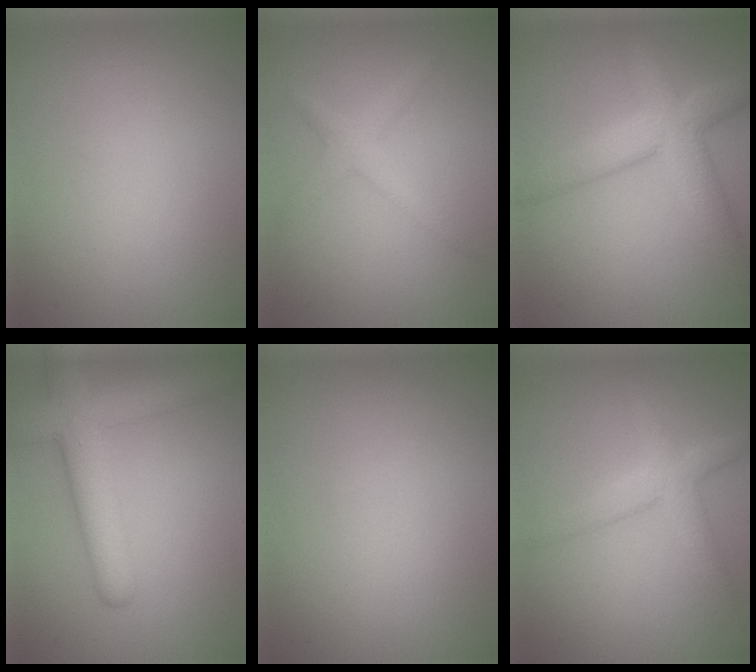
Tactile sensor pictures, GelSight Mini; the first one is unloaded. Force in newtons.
{"total": 2.3, "press": 2.3, "slide": 0.2}
{"total": 5.5, "press": 5.5, "slide": 0.2}
{"total": 6.0, "press": 6.0, "slide": 0.2}
{"total": 0.0}
{"total": 3.0, "press": 3.0, "slide": 0.2}